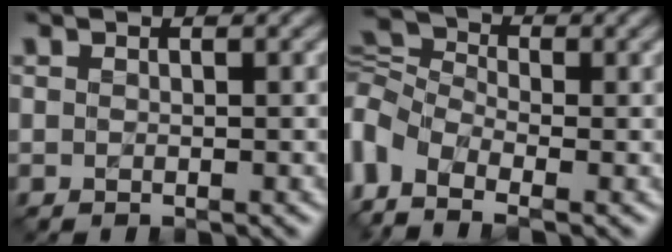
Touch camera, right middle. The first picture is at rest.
{"total": 6.5, "force": [-2.3, 4.1, 4.4], "torque": [-0.113, 0.005, -0.069]}